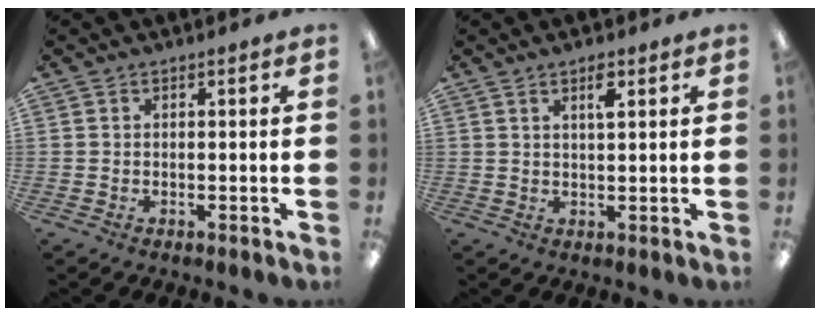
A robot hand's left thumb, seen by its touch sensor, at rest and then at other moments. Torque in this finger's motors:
{"motor_torque": [0.13, 0.06, 0.06, -0.18, 0.01]}